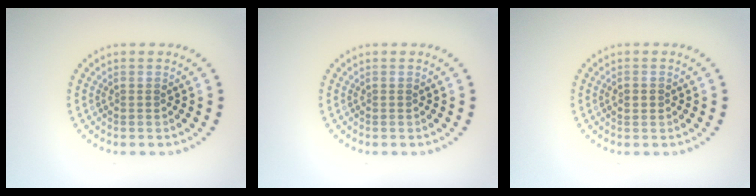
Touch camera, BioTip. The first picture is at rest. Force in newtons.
{"total": 0.0}
{"total": 1.3, "press": 1.3, "slide": 0.0}